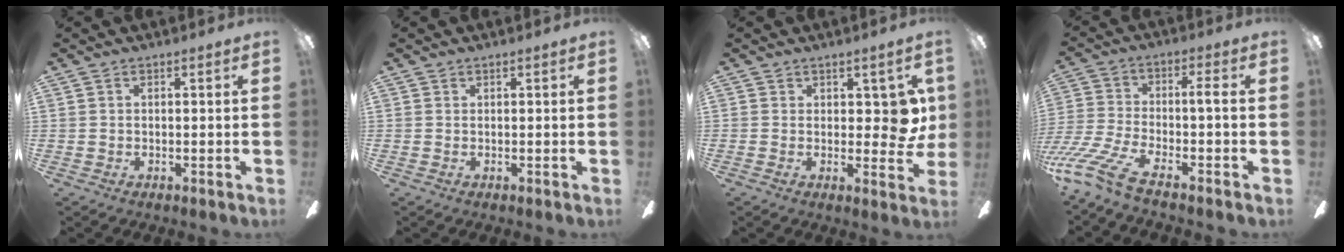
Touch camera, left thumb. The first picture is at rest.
{"total": 0.0}
{"total": 7.2, "force": [1.8, 4.0, 5.7], "torque": [-0.060, -0.004, 0.033]}
{"total": 11.4, "force": [-6.4, 1.8, 9.3], "torque": [-0.204, 0.001, -0.127]}